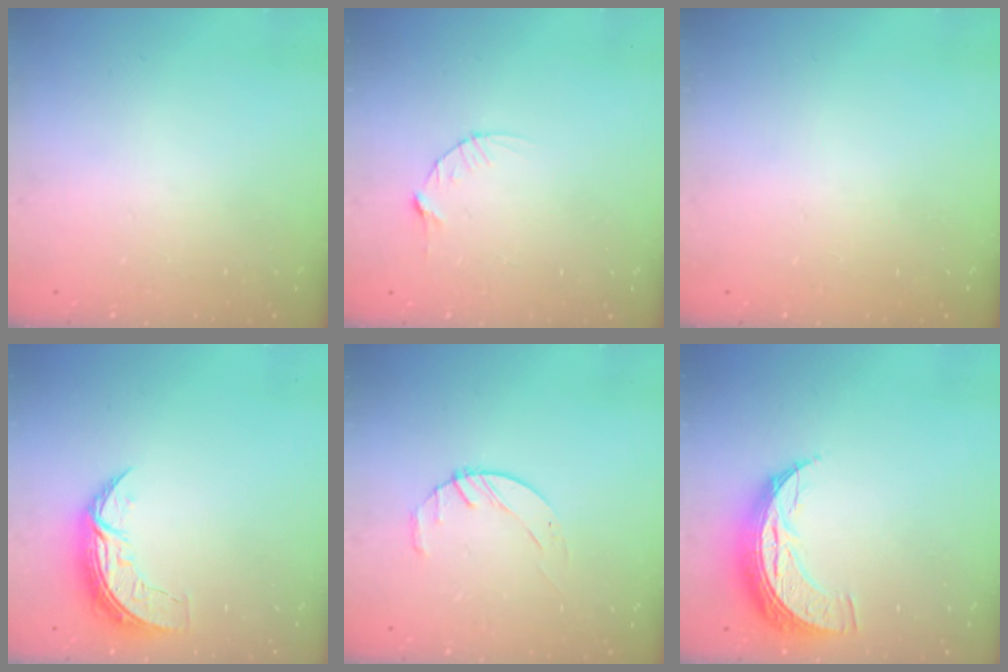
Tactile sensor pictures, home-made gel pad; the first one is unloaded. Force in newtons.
{"total": 4.4, "press": 4.4, "slide": 0.6}
{"total": 0.0}
{"total": 7.1, "press": 7.0, "slide": 0.4}
{"total": 4.8, "press": 4.7, "slide": 0.6}
{"total": 10.1, "press": 10.1, "slide": 0.7}